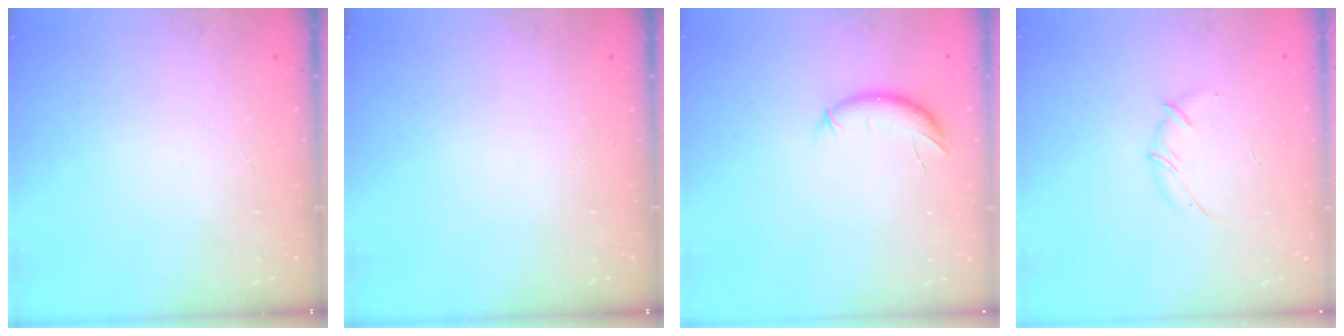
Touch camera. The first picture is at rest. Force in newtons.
{"total": 0.0}
{"total": 6.6, "press": 6.6, "slide": 0.6}
{"total": 5.2, "press": 5.1, "slide": 0.6}